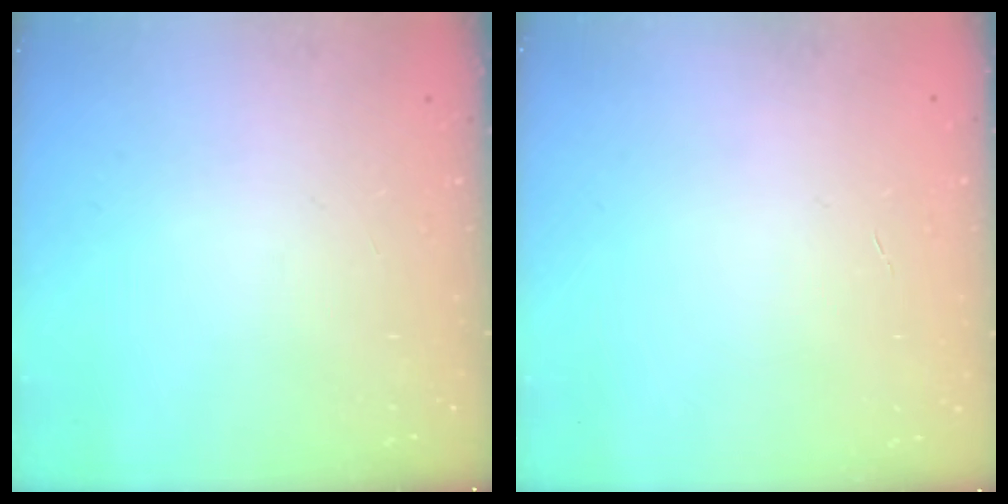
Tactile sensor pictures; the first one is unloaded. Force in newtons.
{"total": 0.0}